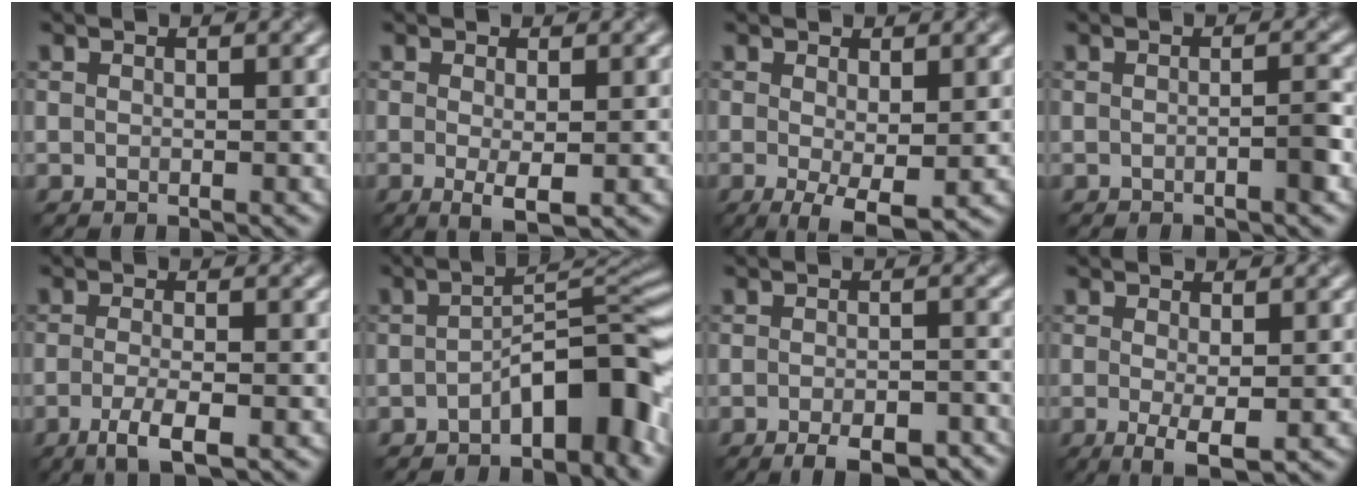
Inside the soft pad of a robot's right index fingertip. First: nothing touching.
{"total": 1.9, "force": [-0.7, 0.1, 1.8], "torque": [-0.037, -0.003, 0.001]}
{"total": 3.6, "force": [-1.0, 0.8, 3.4], "torque": [-0.065, -0.006, -0.006]}
{"total": 1.9, "force": [-0.9, 0.4, 1.6], "torque": [-0.013, 0.004, -0.012]}
{"total": 3.4, "force": [-2.1, 0.6, 2.6], "torque": [-0.051, 0.005, -0.033]}
{"total": 7.3, "force": [-4.1, 2.0, 5.6], "torque": [-0.075, 0.025, -0.063]}
{"total": 4.9, "force": [-3.7, 1.1, 3.1], "torque": [-0.046, 0.005, -0.042]}
{"total": 2.7, "force": [-1.0, 0.3, 2.5], "torque": [-0.051, -0.005, -0.005]}